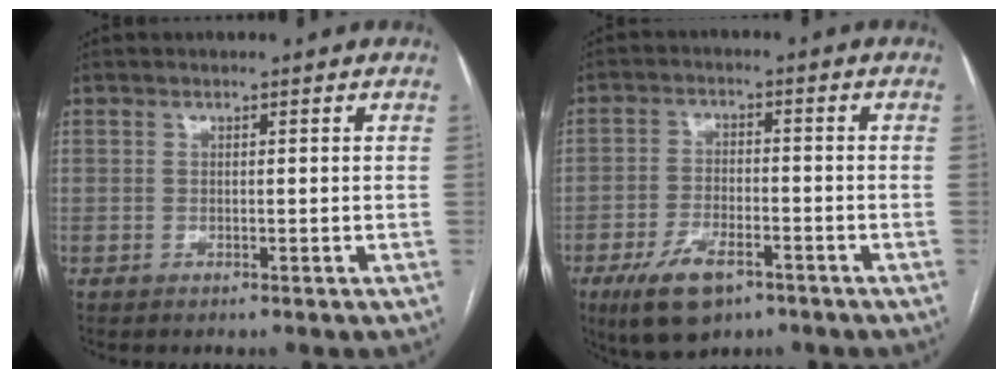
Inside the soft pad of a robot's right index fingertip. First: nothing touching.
{"total": 8.3, "force": [-4.9, 3.5, 5.7], "torque": [-0.113, -0.010, -0.079]}